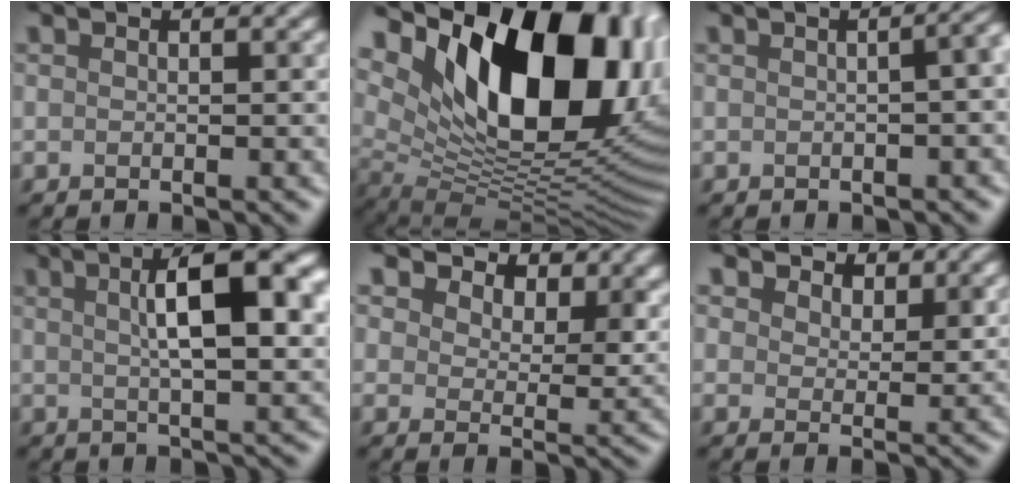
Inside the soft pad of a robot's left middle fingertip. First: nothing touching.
{"total": 16.4, "force": [6.5, 8.4, 12.5], "torque": [-0.201, 0.003, 0.122]}
{"total": 5.8, "force": [-0.1, 3.2, 4.8], "torque": [-0.013, 0.022, -0.012]}
{"total": 7.9, "force": [2.1, 1.6, 7.5], "torque": [-0.102, 0.023, 0.038]}
{"total": 7.9, "force": [6.2, 3.9, 3.1], "torque": [-0.074, 0.009, 0.092]}
{"total": 2.3, "force": [2.1, 0.9, -0.4], "torque": [-0.013, 0.001, 0.035]}